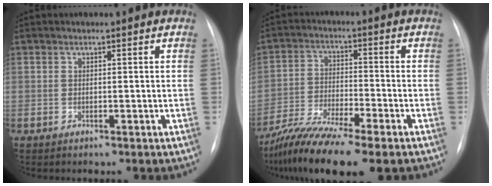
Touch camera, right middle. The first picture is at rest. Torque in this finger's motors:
{"motor_torque": [1.04, -1.10, 0.35, 0.17]}